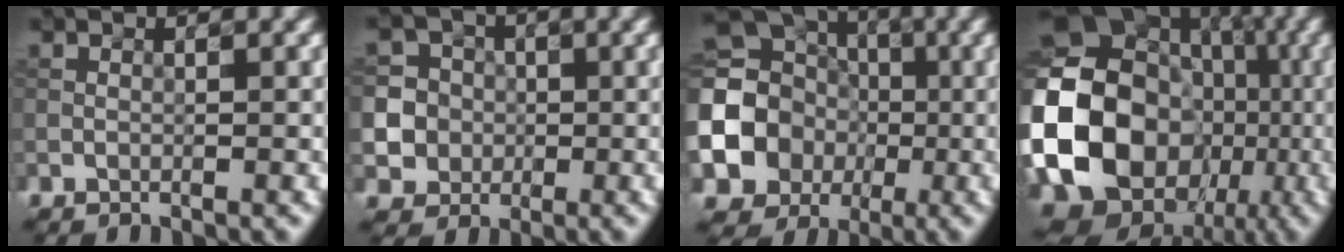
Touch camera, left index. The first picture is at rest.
{"total": 7.5, "force": [-1.2, 7.3, 1.3], "torque": [-0.026, 0.008, -0.034]}
{"total": 15.4, "force": [-2.0, 13.9, 6.3], "torque": [-0.155, -0.006, -0.074]}
{"total": 21.9, "force": [-3.5, 18.5, 11.2], "torque": [-0.226, -0.023, -0.087]}